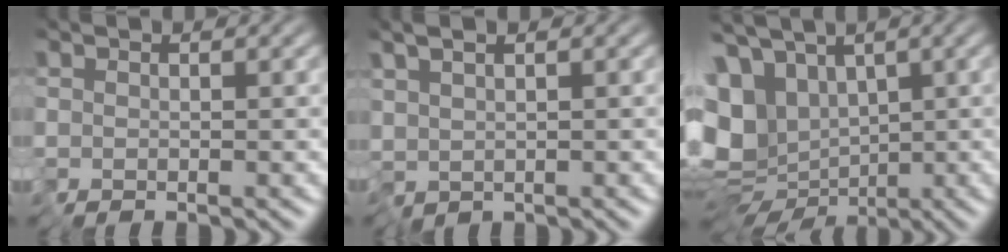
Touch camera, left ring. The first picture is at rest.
{"total": 2.3, "force": [1.3, 0.8, 1.7], "torque": [-0.045, 0.002, 0.026]}
{"total": 13.4, "force": [0.5, 10.5, 8.3], "torque": [-0.187, -0.021, 0.021]}